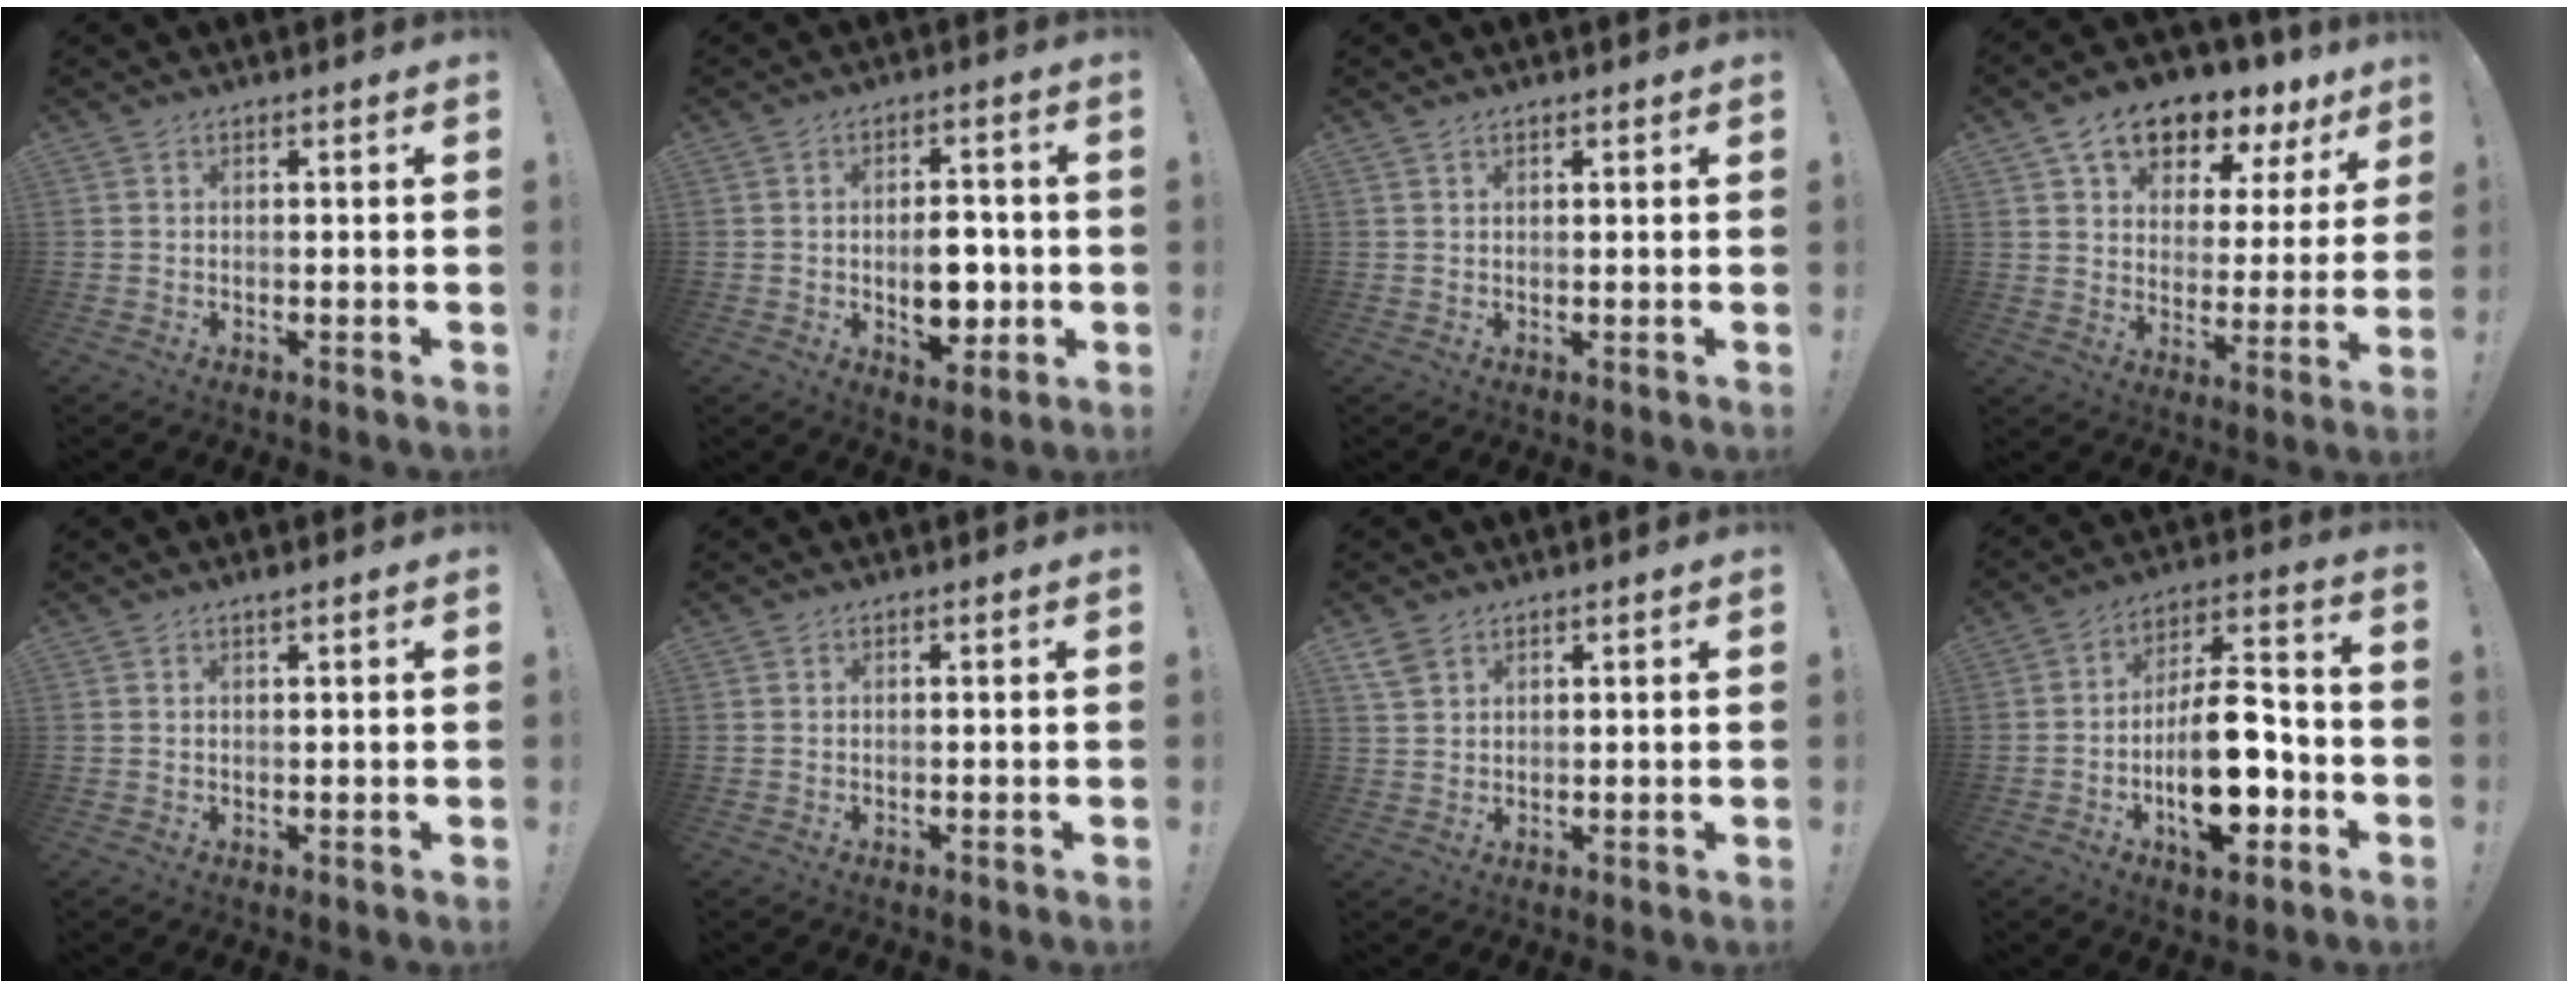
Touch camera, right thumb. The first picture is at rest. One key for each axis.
{"total": 10.3, "fx": -1.6, "fy": 6.4, "fz": 7.9, "tx": -0.111, "ty": 0.011, "tz": -0.023}
{"total": 0.9, "fx": 0.7, "fy": 0.4, "fz": 0.3, "tx": -0.002, "ty": -0.001, "tz": 0.013}
{"total": 11.7, "fx": 8.5, "fy": 6.1, "fz": 5.2, "tx": -0.088, "ty": -0.059, "tz": 0.151}
{"total": 0.9, "fx": 0.8, "fy": -0.2, "fz": 0.4, "tx": -0.009, "ty": -0.001, "tz": 0.015}
{"total": 0.0}
{"total": 2.6, "fx": 1.9, "fy": 1.4, "fz": 1.2, "tx": -0.022, "ty": -0.006, "tz": 0.037}
{"total": 19.9, "fx": -6.2, "fy": 9.2, "fz": 16.5, "tx": -0.274, "ty": 0.037, "tz": -0.094}